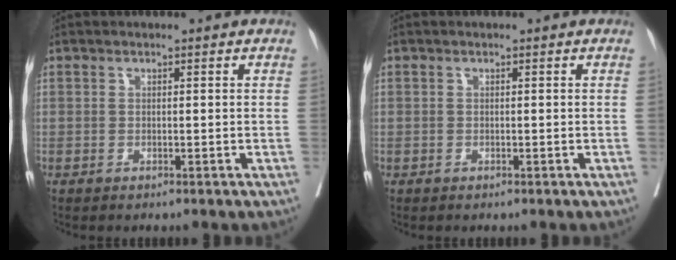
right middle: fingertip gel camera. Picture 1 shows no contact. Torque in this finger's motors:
{"motor_torque": [-0.27, -0.28, 0.02, -0.21]}